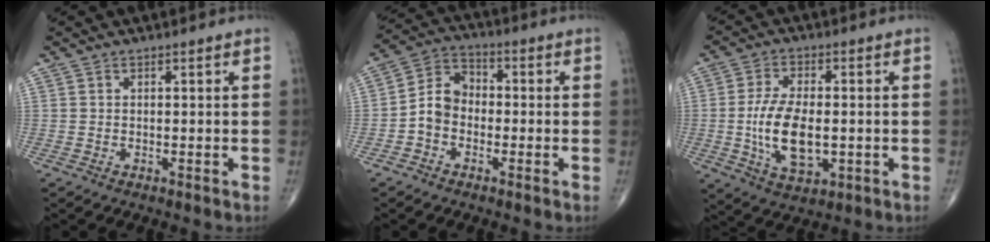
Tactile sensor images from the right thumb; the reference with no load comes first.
{"total": 7.5, "force": [-1.7, 5.9, 4.2], "torque": [-0.061, 0.034, -0.047]}
{"total": 12.1, "force": [-1.3, 6.1, 10.3], "torque": [-0.191, -0.005, -0.018]}